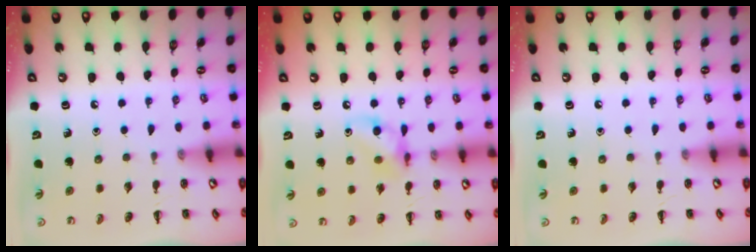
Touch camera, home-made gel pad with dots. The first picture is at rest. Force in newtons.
{"total": 9.0, "press": 9.0, "slide": 1.0}
{"total": 0.7, "press": 0.6, "slide": 0.4}